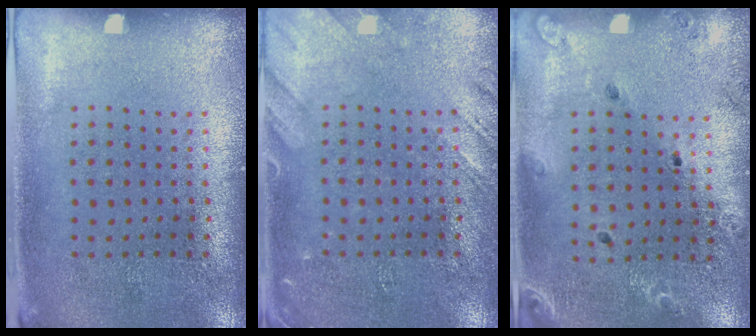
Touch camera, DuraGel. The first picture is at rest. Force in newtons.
{"total": 2.3, "press": 2.3, "slide": 0.3}
{"total": 1.4, "press": 1.4, "slide": 0.1}